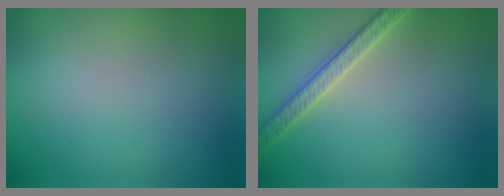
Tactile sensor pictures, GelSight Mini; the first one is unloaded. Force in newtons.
{"total": 2.8, "press": 2.8, "slide": 0.6}